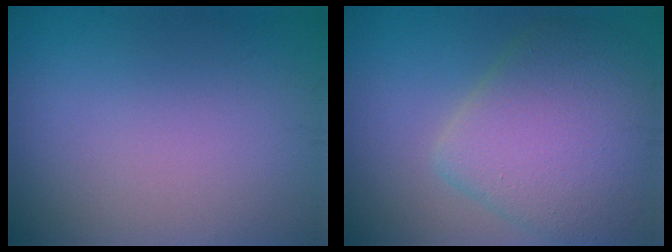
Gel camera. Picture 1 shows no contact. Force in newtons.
{"total": 7.2, "press": 7.2, "slide": 0.3}